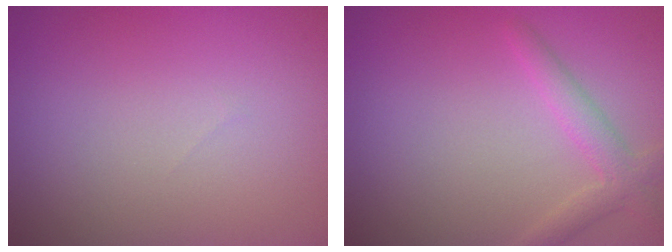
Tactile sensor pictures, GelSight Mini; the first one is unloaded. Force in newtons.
{"total": 2.4, "press": 2.3, "slide": 0.1}